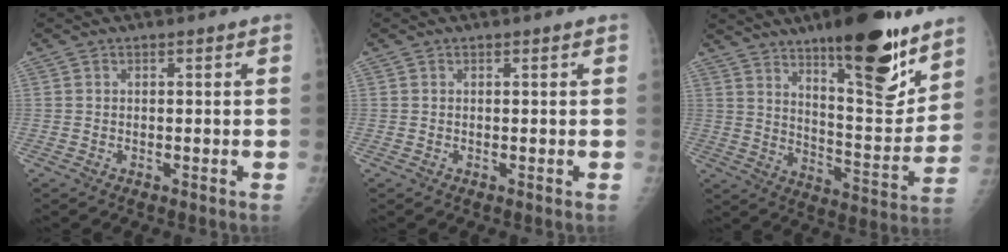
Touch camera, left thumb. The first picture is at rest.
{"total": 0.0}
{"total": 20.8, "force": [13.6, 5.7, 14.7], "torque": [-0.175, -0.087, 0.212]}